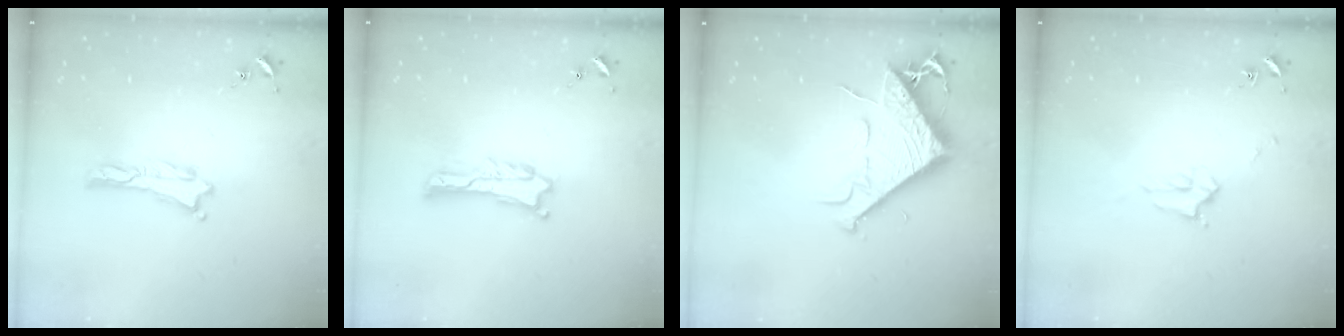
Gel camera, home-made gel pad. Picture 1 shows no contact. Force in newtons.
{"total": 1.0, "press": 1.0, "slide": 0.2}
{"total": 9.2, "press": 9.1, "slide": 1.2}
{"total": 2.3, "press": 2.3, "slide": 0.3}